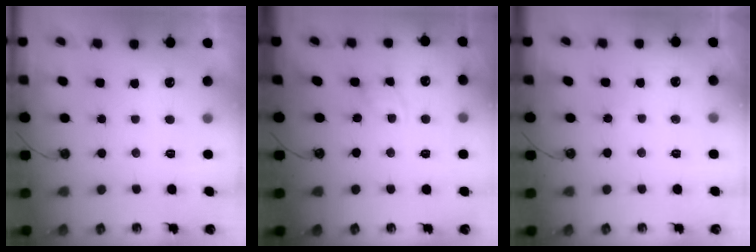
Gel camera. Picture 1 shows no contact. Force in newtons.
{"total": 2.7, "press": 2.7, "slide": 0.1}
{"total": 2.4, "press": 2.4, "slide": 0.2}